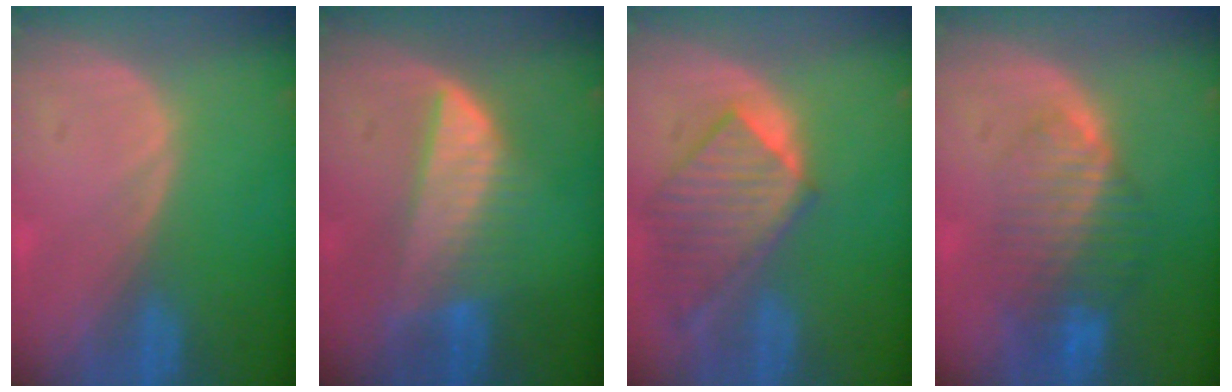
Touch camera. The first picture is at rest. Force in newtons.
{"total": 7.1, "press": 6.8, "slide": 2.2}
{"total": 9.3, "press": 8.1, "slide": 4.6}
{"total": 8.4, "press": 7.2, "slide": 4.2}